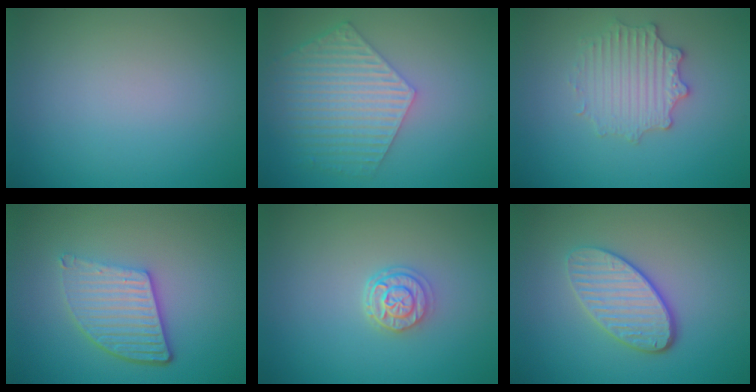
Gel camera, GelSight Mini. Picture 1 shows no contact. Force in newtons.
{"total": 6.1, "press": 4.7, "slide": 3.9}
{"total": 2.9, "press": 2.9, "slide": 0.6}
{"total": 5.0, "press": 3.7, "slide": 3.4}
{"total": 2.6, "press": 2.2, "slide": 1.5}
{"total": 4.2, "press": 3.5, "slide": 2.4}